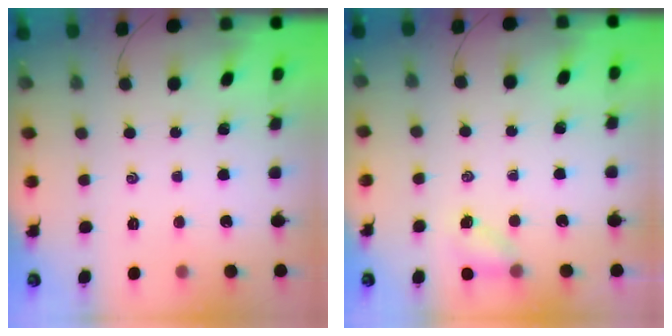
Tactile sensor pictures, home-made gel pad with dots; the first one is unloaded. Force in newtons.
{"total": 4.4, "press": 4.2, "slide": 1.3}